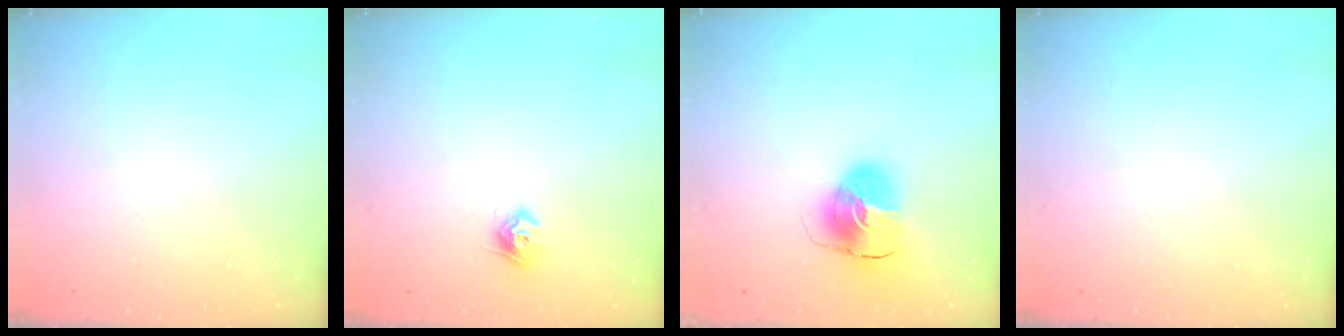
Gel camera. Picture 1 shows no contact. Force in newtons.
{"total": 8.1, "press": 8.1, "slide": 0.2}
{"total": 11.2, "press": 11.0, "slide": 1.7}
{"total": 0.0}